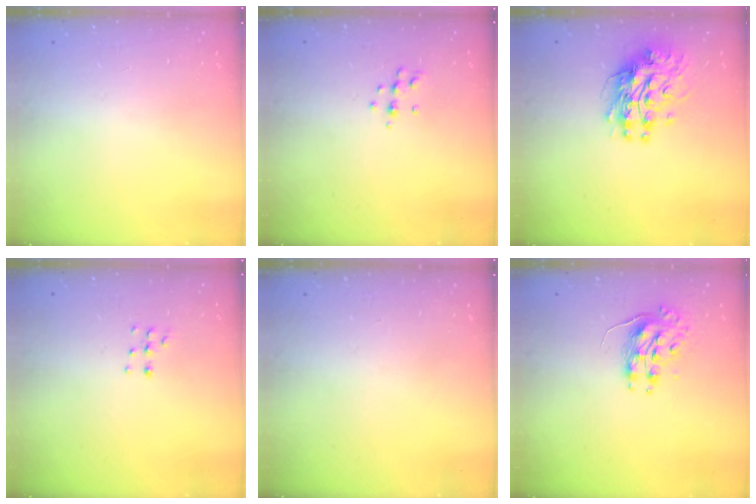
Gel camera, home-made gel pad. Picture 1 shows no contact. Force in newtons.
{"total": 5.7, "press": 5.6, "slide": 1.0}
{"total": 11.2, "press": 11.2, "slide": 0.9}
{"total": 4.3, "press": 4.2, "slide": 1.1}
{"total": 0.0}
{"total": 8.6, "press": 8.6, "slide": 0.3}